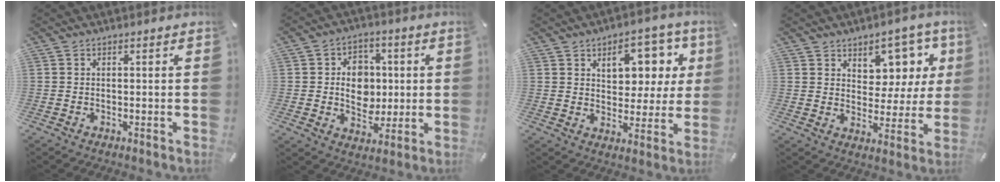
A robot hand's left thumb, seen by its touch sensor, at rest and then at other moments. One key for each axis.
{"total": 9.5, "fx": 0.2, "fy": 7.8, "fz": 5.3, "tx": -0.070, "ty": 0.008, "tz": 0.005}
{"total": 12.2, "fx": 5.6, "fy": 7.9, "fz": 7.4, "tx": -0.090, "ty": -0.023, "tz": 0.094}
{"total": 9.4, "fx": 5.9, "fy": 6.6, "fz": 3.3, "tx": -0.038, "ty": -0.056, "tz": 0.104}